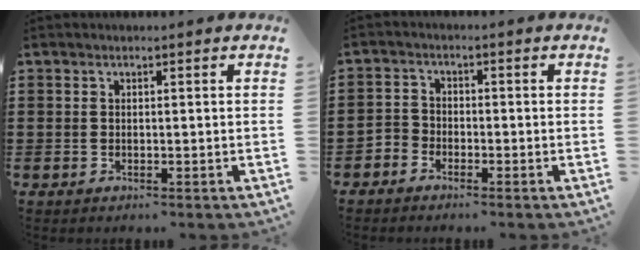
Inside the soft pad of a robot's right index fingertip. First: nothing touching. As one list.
[{"total": 2.1, "force": [-1.8, 1.1, 0.0], "torque": [-0.008, 0.007, -0.041]}]